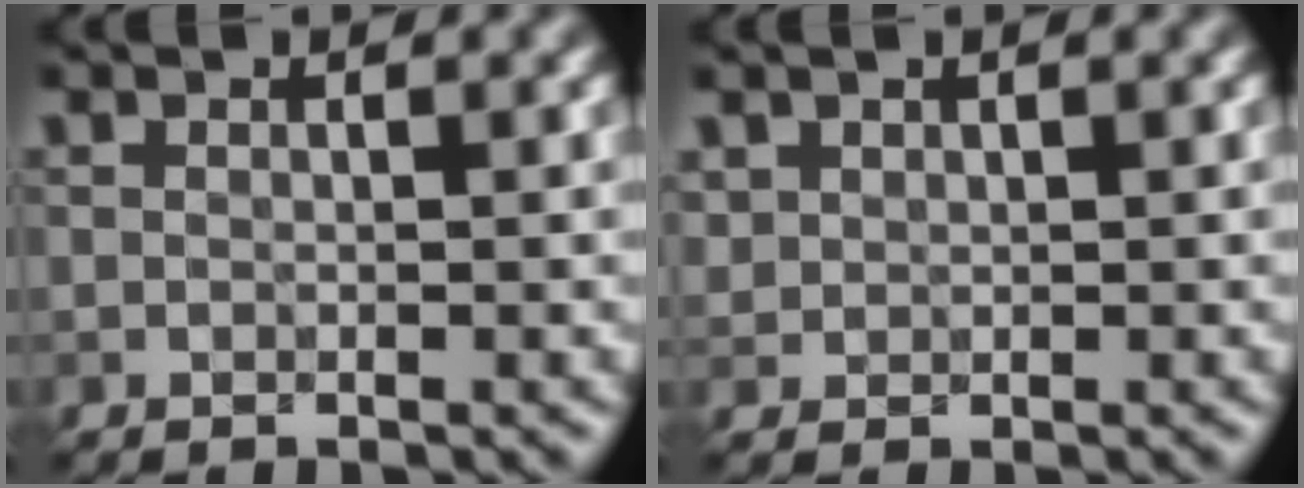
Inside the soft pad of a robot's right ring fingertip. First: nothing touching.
{"total": 0.9, "force": [0.4, 0.7, -0.3], "torque": [0.012, 0.001, 0.006]}